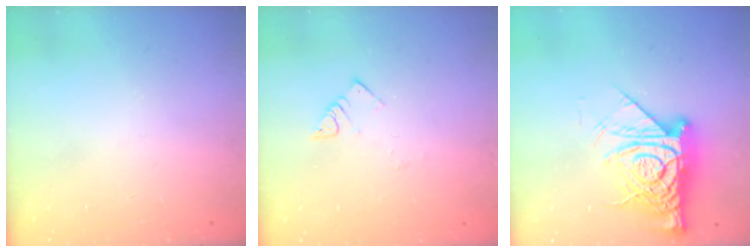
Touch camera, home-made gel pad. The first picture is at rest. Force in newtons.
{"total": 3.3, "press": 3.2, "slide": 0.4}
{"total": 15.0, "press": 15.0, "slide": 1.3}